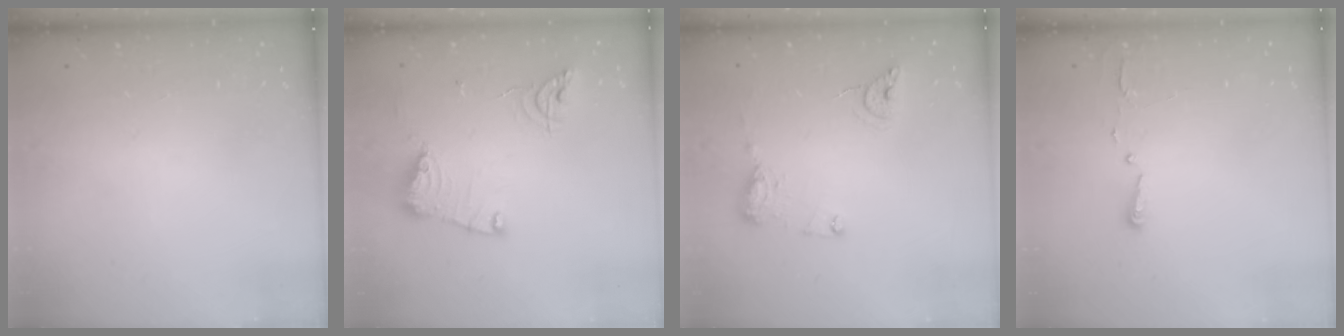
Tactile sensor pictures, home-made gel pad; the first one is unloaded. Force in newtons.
{"total": 13.4, "press": 13.3, "slide": 1.4}
{"total": 10.4, "press": 10.3, "slide": 0.9}
{"total": 2.7, "press": 2.7, "slide": 0.4}